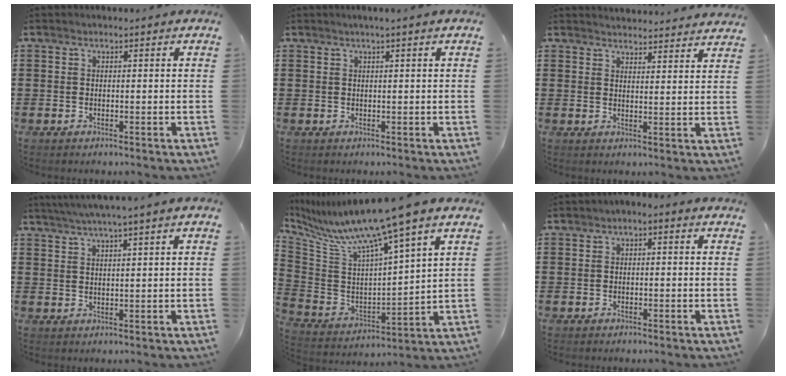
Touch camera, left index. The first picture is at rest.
{"total": 0.8, "force": [0.4, -0.2, 0.7], "torque": [-0.011, -0.001, 0.007]}
{"total": 2.8, "force": [2.8, -0.1, -0.1], "torque": [0.002, -0.018, 0.049]}
{"total": 2.7, "force": [1.9, -0.5, 1.9], "torque": [-0.037, 0.000, 0.033]}
{"total": 9.3, "force": [7.5, -1.4, 5.3], "torque": [-0.136, -0.063, 0.114]}
{"total": 1.2, "force": [-1.1, 0.4, 0.3], "torque": [-0.010, 0.003, -0.023]}